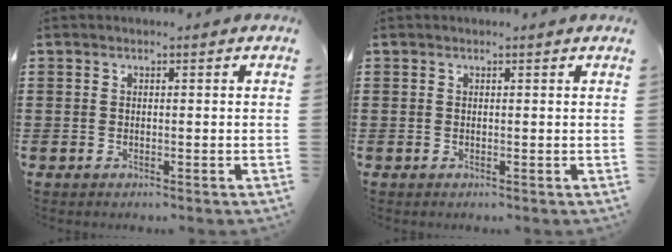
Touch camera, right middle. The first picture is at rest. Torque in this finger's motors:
{"motor_torque": [-0.24, 0.24, -0.18, -0.01]}